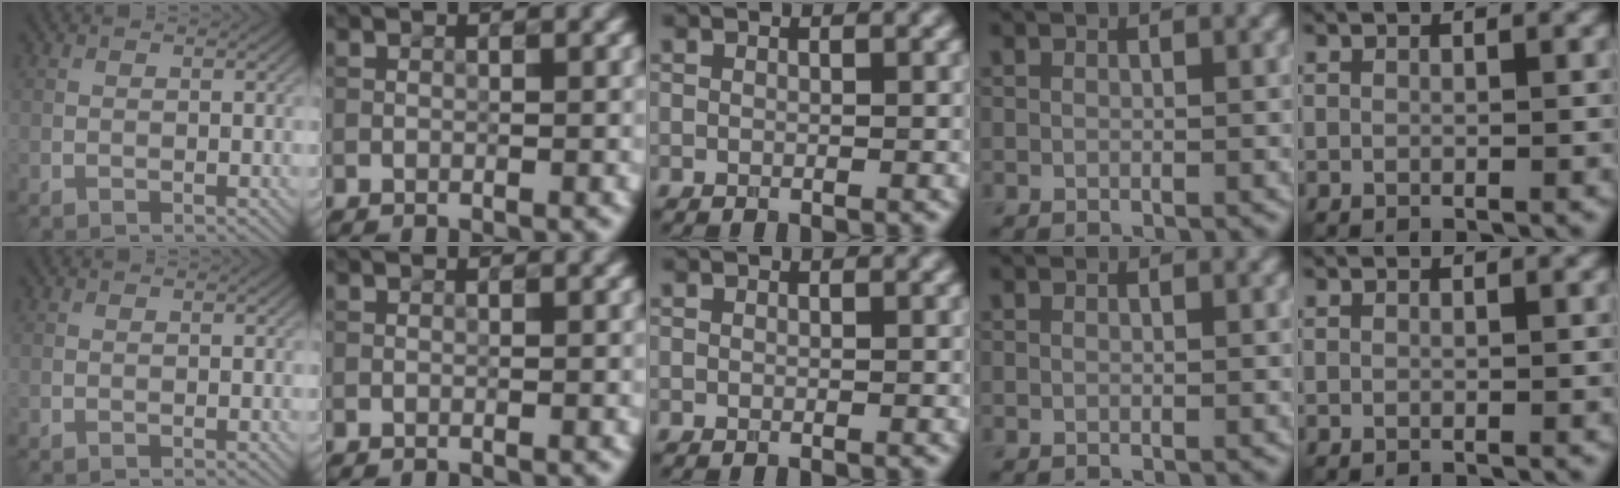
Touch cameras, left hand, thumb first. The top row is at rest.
{}